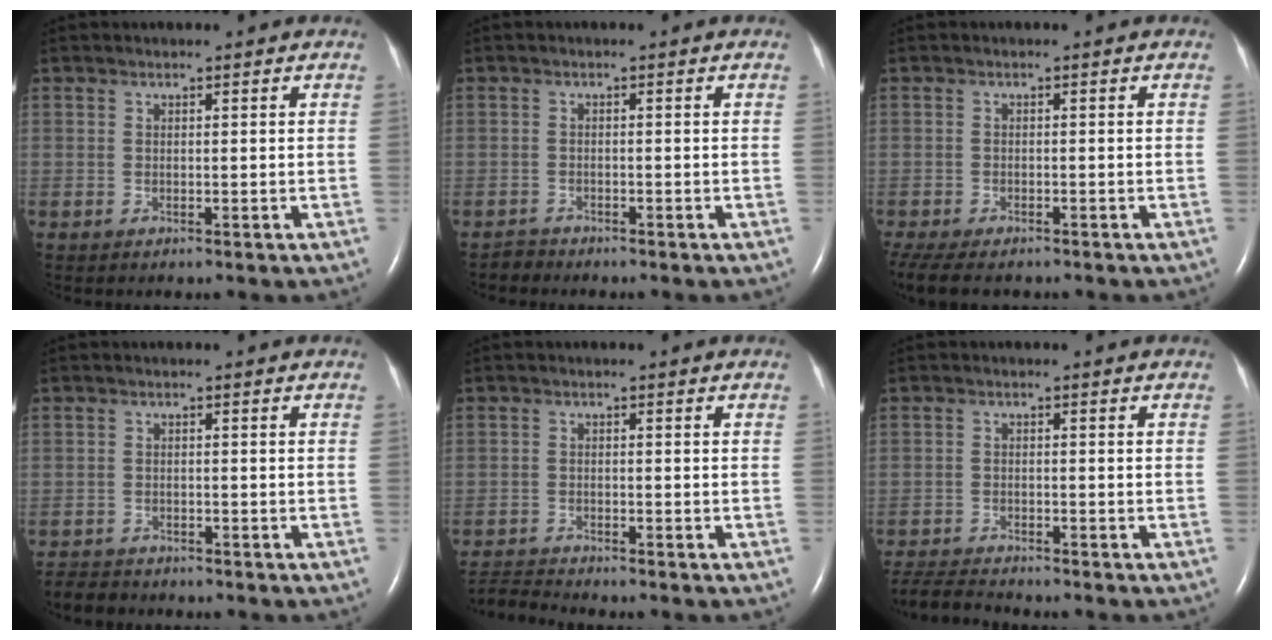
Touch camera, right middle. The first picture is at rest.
{"total": 1.3, "force": [-1.1, 0.1, -0.5], "torque": [0.010, -0.006, -0.022]}
{"total": 10.3, "force": [-8.0, 4.1, 5.2], "torque": [-0.122, -0.013, -0.112]}
{"total": 3.8, "force": [-3.6, 1.1, 0.1], "torque": [-0.006, -0.009, -0.060]}
{"total": 3.9, "force": [-3.8, -1.0, -0.2], "torque": [-0.003, -0.017, -0.071]}
{"total": 5.7, "force": [-5.6, -0.1, 0.9], "torque": [-0.018, -0.019, -0.099]}